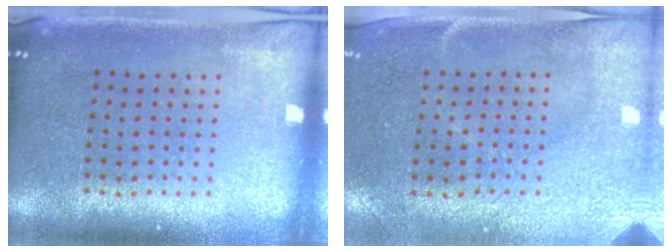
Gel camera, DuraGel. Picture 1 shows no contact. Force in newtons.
{"total": 2.9, "press": 2.4, "slide": 1.6}